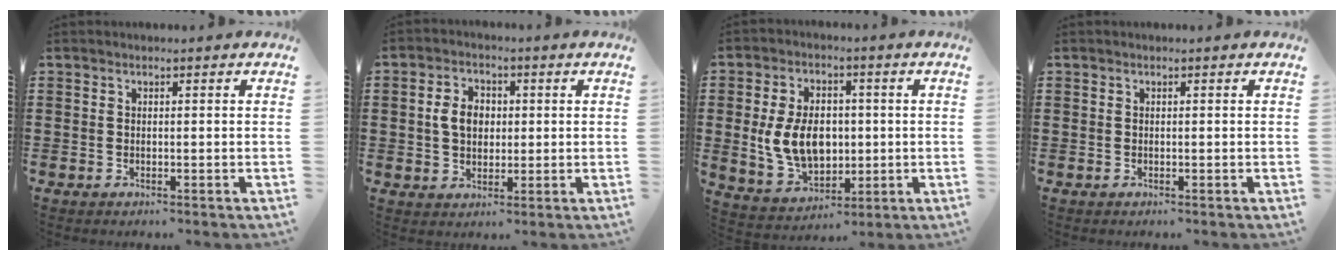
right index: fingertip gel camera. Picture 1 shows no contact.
{"total": 4.9, "force": [0.4, 3.6, 3.3], "torque": [-0.074, 0.008, -0.001]}
{"total": 9.9, "force": [0.2, 6.8, 7.1], "torque": [-0.158, 0.011, 0.001]}
{"total": 0.0}